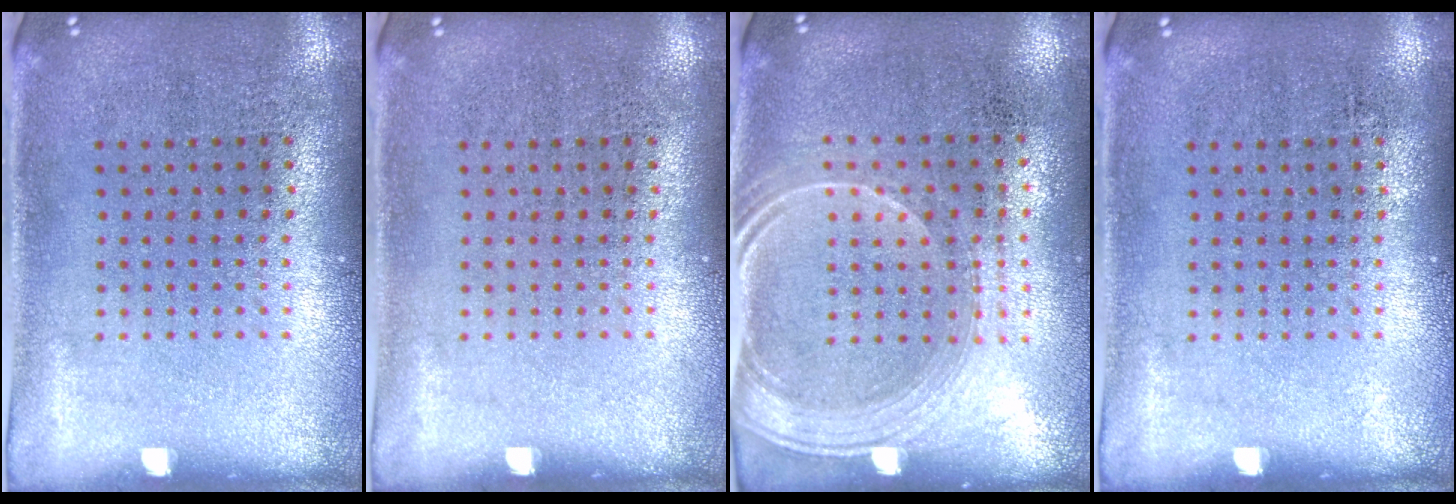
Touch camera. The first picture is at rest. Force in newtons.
{"total": 0.0}
{"total": 1.6, "press": 1.4, "slide": 0.8}
{"total": 0.0}